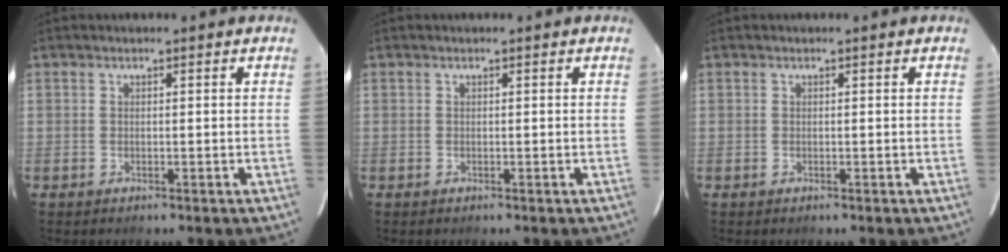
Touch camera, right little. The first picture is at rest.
{"total": 0.0}
{"total": 0.0}